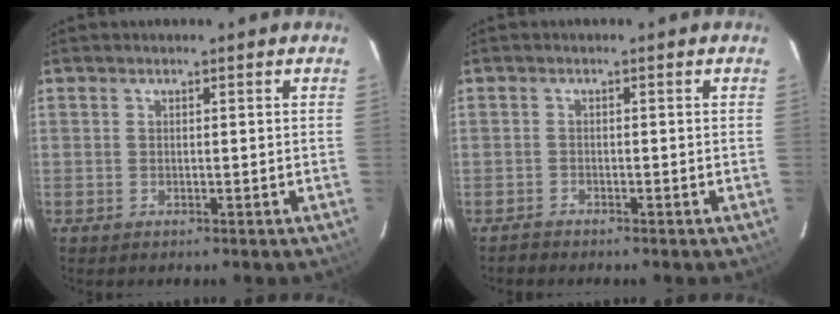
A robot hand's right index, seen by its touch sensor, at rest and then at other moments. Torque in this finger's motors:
{"motor_torque": [0.08, -0.04, 0.04, 0.01]}